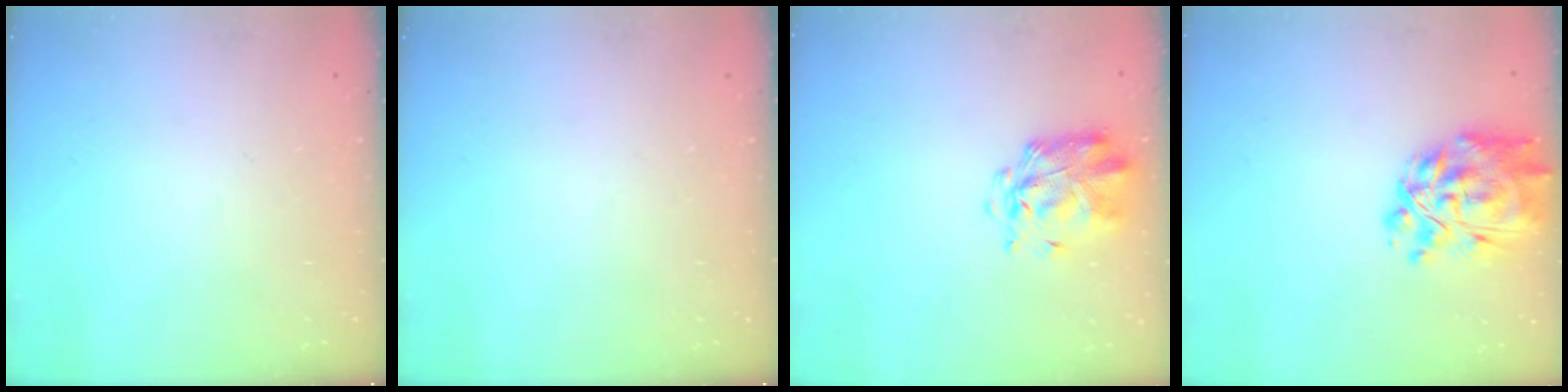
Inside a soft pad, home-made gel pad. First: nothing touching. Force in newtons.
{"total": 0.0}
{"total": 2.9, "press": 2.8, "slide": 0.8}
{"total": 13.9, "press": 13.1, "slide": 4.7}